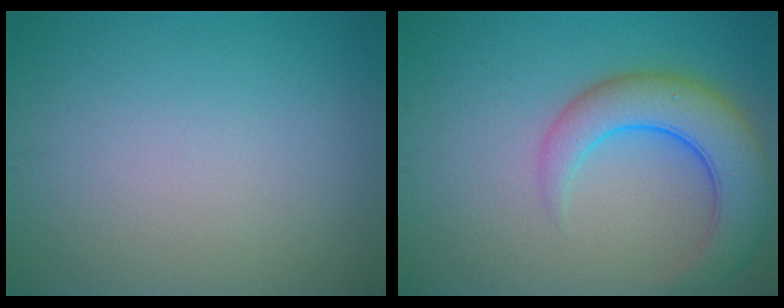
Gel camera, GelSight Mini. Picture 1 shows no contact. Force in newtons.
{"total": 6.5, "press": 6.5, "slide": 0.5}